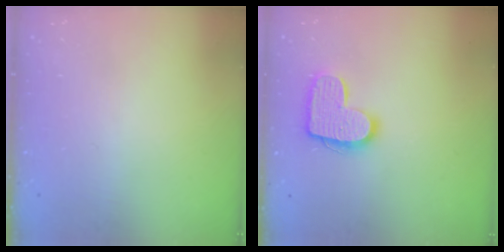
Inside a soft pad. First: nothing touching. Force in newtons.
{"total": 13.2, "press": 13.2, "slide": 0.7}